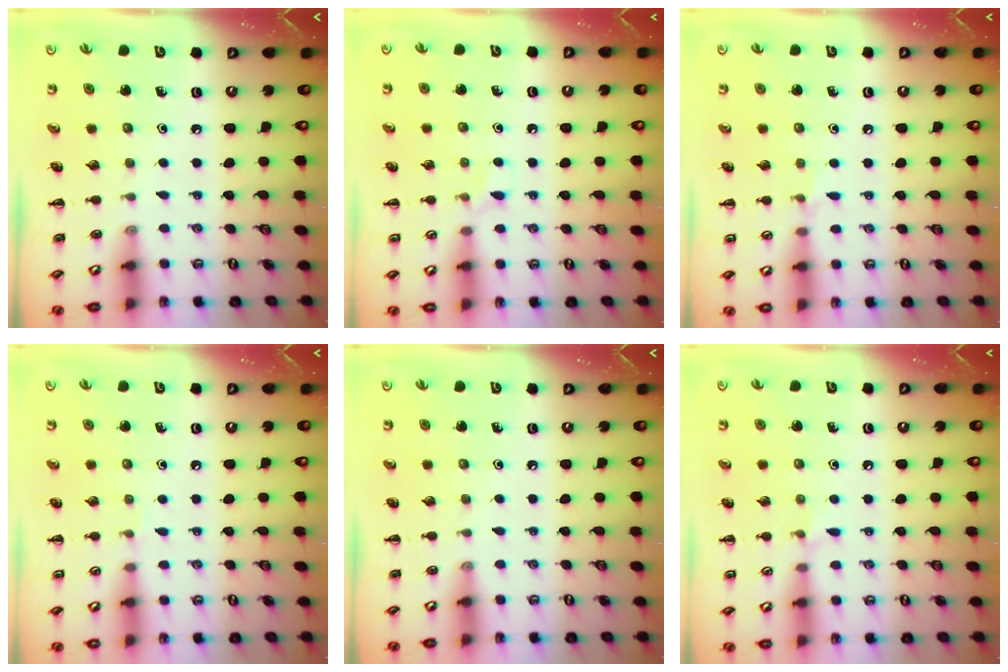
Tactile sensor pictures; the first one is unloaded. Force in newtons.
{"total": 4.6, "press": 4.2, "slide": 1.6}
{"total": 3.7, "press": 3.5, "slide": 1.3}
{"total": 3.3, "press": 3.1, "slide": 1.2}
{"total": 0.0}
{"total": 4.4, "press": 4.1, "slide": 1.6}